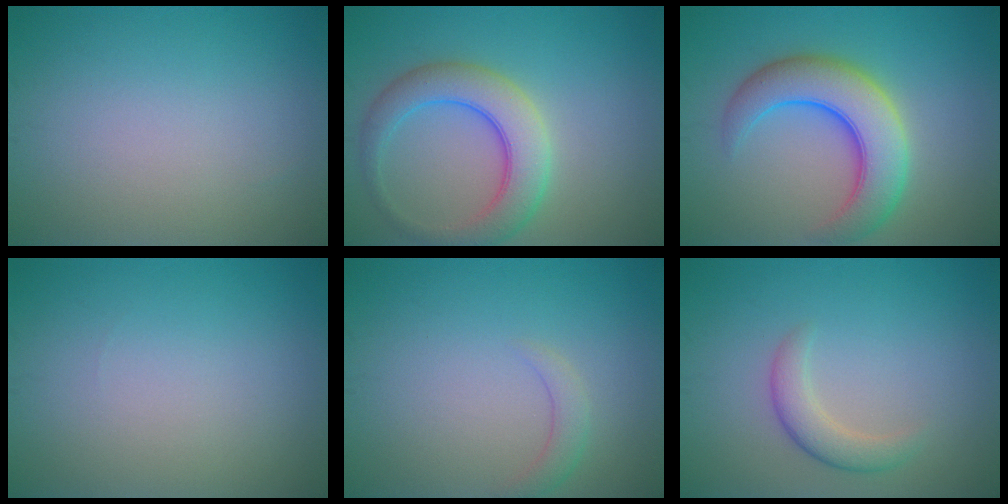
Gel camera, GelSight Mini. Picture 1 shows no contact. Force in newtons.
{"total": 5.6, "press": 5.6, "slide": 0.2}
{"total": 7.5, "press": 7.5, "slide": 0.3}
{"total": 0.0}
{"total": 1.5, "press": 1.5, "slide": 0.2}
{"total": 2.5, "press": 2.5, "slide": 0.2}